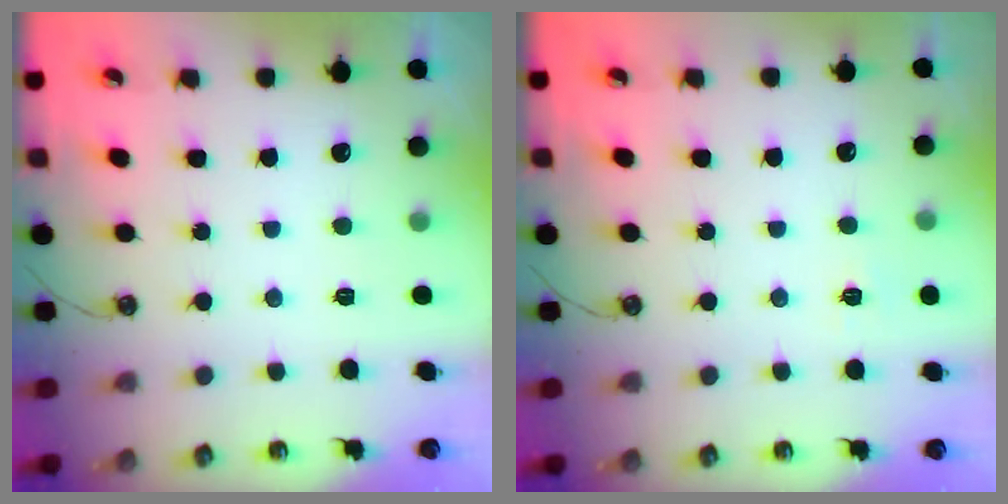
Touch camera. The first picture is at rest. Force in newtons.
{"total": 4.1, "press": 4.0, "slide": 0.4}